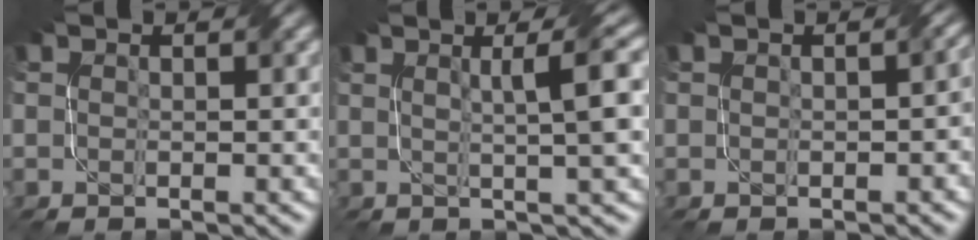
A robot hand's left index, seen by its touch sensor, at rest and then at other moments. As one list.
[{"total": 5.7, "force": [1.5, 1.0, 5.4], "torque": [-0.064, 0.017, 0.022]}, {"total": 1.8, "force": [-0.1, 0.8, 1.5], "torque": [-0.019, 0.002, -0.001]}]